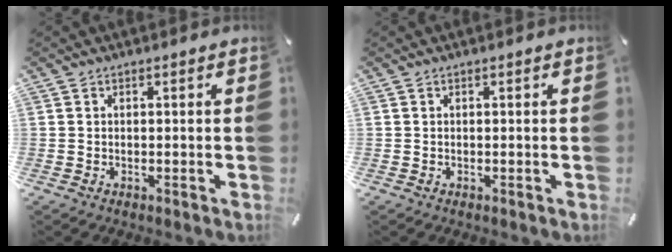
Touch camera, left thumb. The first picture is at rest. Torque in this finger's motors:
{"motor_torque": [-0.21, 0.23, 0.00, 0.00, 0.00]}